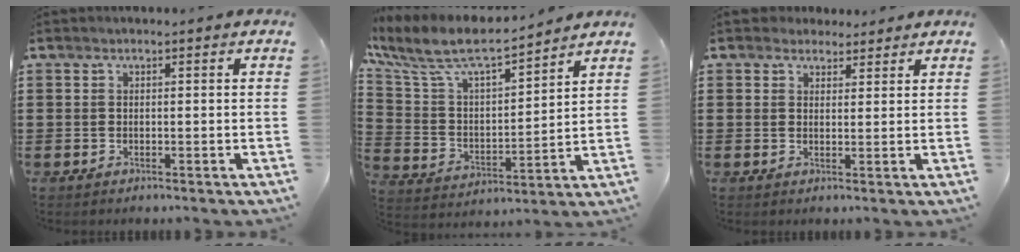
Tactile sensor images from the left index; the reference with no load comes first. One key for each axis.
{"total": 8.6, "fx": 7.2, "fy": 2.0, "fz": 4.1, "tx": -0.113, "ty": -0.043, "tz": 0.122}
{"total": 2.7, "fx": 2.2, "fy": 1.6, "fz": 0.1, "tx": -0.001, "ty": 0.005, "tz": 0.040}